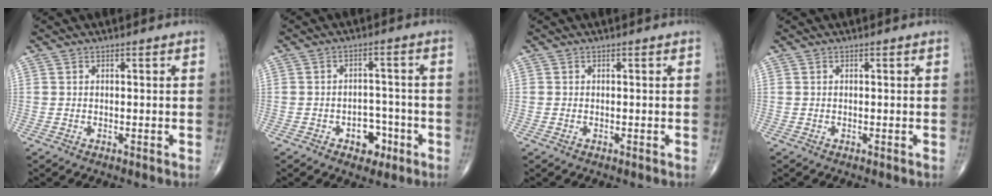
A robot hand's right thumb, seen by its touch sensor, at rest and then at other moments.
{"total": 5.4, "force": [-2.6, 3.7, 2.9], "torque": [-0.009, 0.028, -0.035]}
{"total": 0.0}
{"total": 0.0}